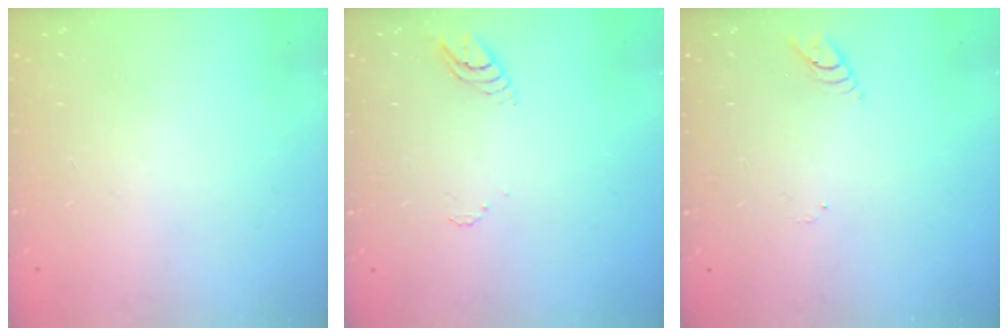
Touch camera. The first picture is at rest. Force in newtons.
{"total": 3.9, "press": 3.9, "slide": 0.4}
{"total": 2.6, "press": 2.6, "slide": 0.3}